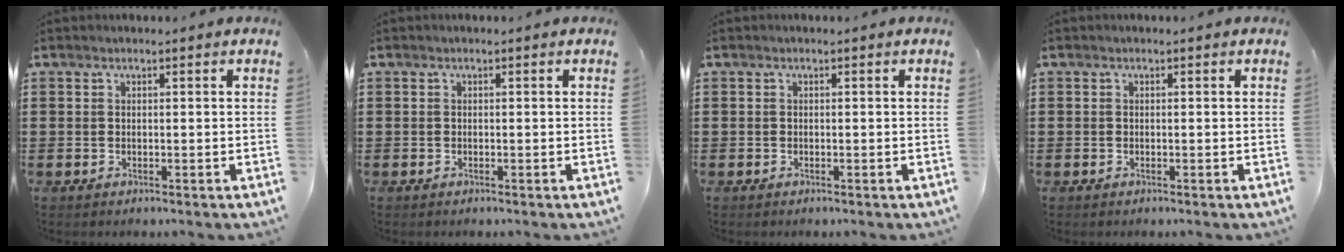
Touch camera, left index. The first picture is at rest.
{"total": 0.0}
{"total": 0.0}
{"total": 0.0}